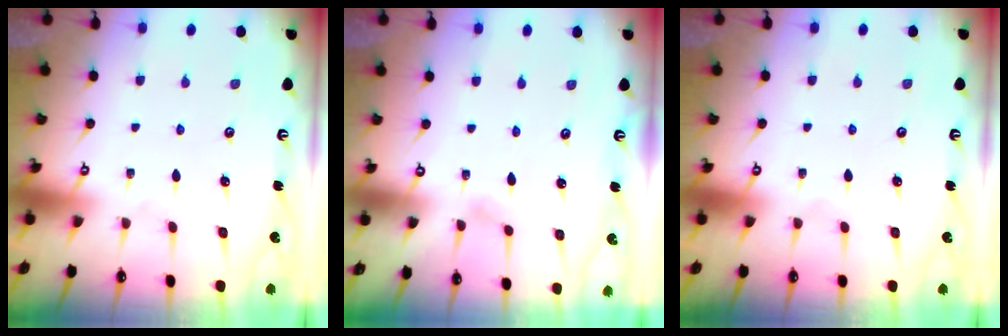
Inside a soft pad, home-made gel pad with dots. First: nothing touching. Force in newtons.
{"total": 1.7, "press": 1.6, "slide": 0.2}
{"total": 0.0}